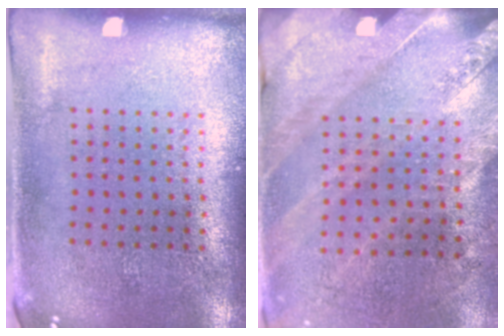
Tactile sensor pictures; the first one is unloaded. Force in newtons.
{"total": 2.5, "press": 2.3, "slide": 1.0}